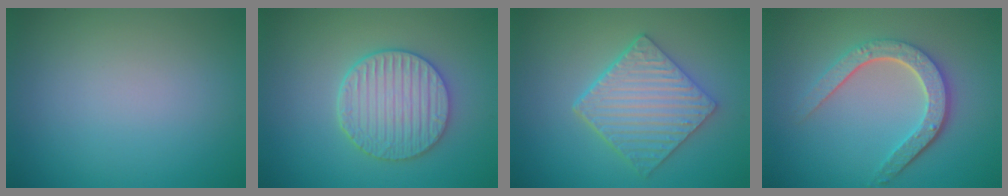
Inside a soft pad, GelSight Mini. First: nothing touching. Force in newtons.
{"total": 5.1, "press": 4.3, "slide": 2.8}
{"total": 5.4, "press": 4.5, "slide": 3.1}
{"total": 4.6, "press": 3.5, "slide": 3.0}